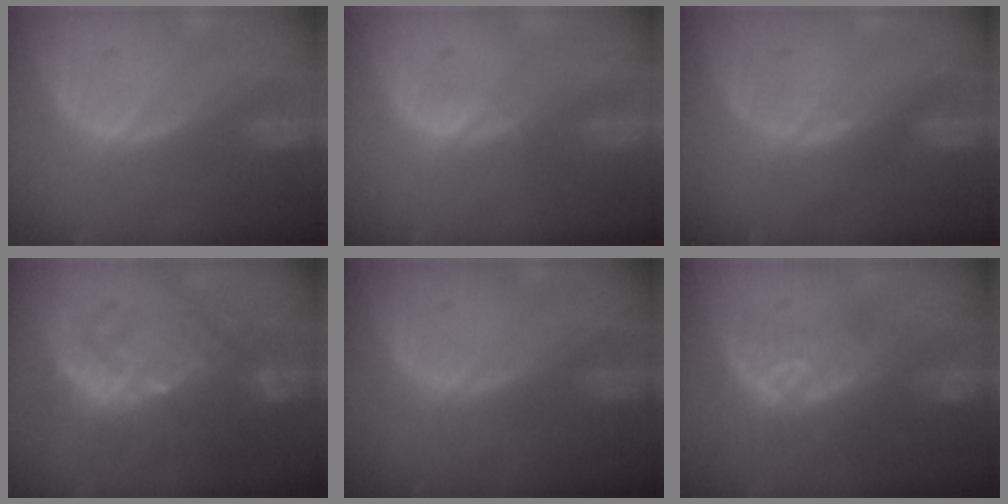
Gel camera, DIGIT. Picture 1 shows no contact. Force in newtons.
{"total": 0.5, "press": 0.5, "slide": 0.2}
{"total": 0.5, "press": 0.5, "slide": 0.1}
{"total": 9.6, "press": 9.0, "slide": 3.1}
{"total": 0.0}
{"total": 8.2, "press": 7.5, "slide": 3.4}